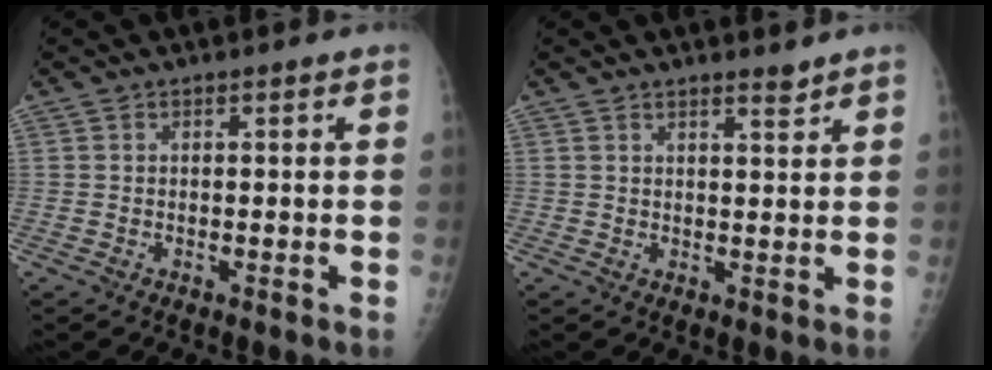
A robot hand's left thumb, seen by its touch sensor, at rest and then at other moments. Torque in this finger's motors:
{"motor_torque": [-0.14, 0.03, -0.19, -0.09, -0.02]}